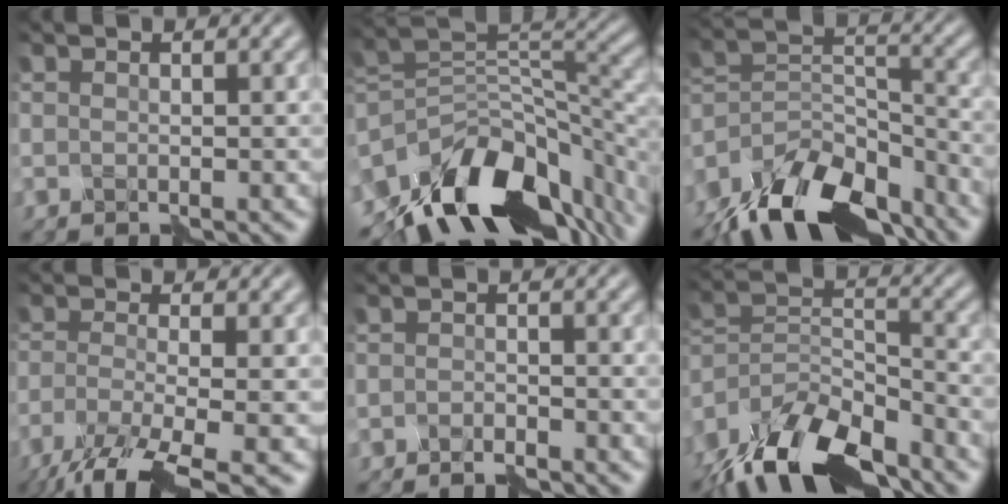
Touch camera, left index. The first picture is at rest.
{"total": 12.7, "force": [-7.9, 7.0, 7.0], "torque": [-0.127, 0.012, -0.136]}
{"total": 13.5, "force": [-10.9, 5.6, 5.7], "torque": [-0.113, 0.005, -0.182]}
{"total": 8.6, "force": [-5.4, 2.1, 6.3], "torque": [-0.117, -0.014, -0.102]}
{"total": 1.1, "force": [-1.0, 0.0, 0.3], "torque": [-0.005, 0.002, -0.016]}
{"total": 12.3, "force": [-9.8, 4.5, 5.9], "torque": [-0.124, -0.002, -0.173]}